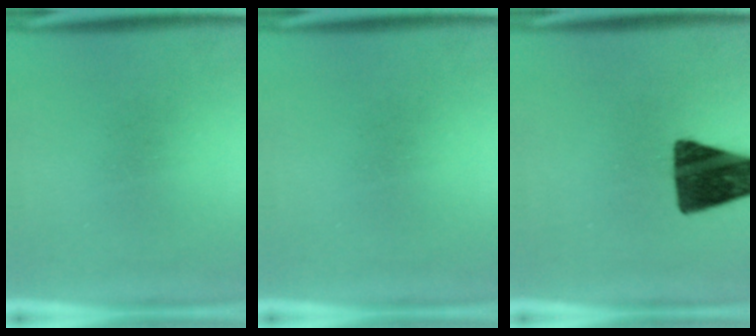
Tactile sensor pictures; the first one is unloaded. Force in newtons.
{"total": 0.0}
{"total": 14.8}